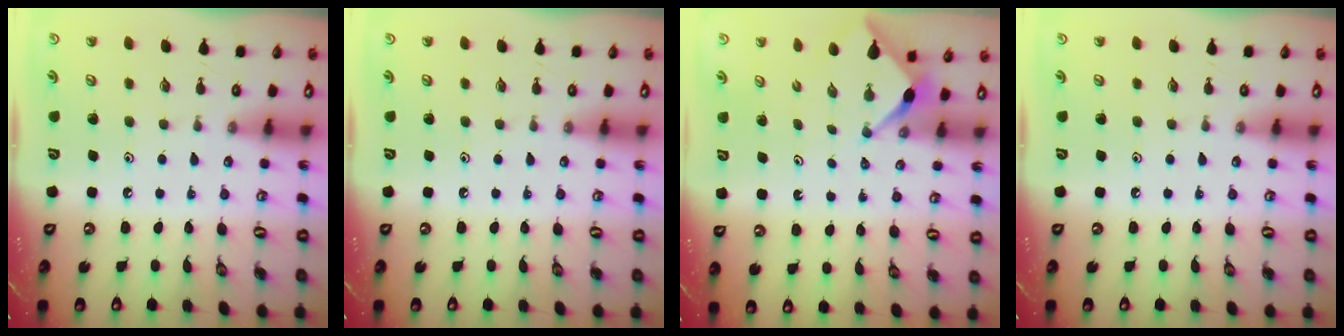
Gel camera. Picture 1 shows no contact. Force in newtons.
{"total": 0.0}
{"total": 2.5, "press": 2.5, "slide": 0.3}
{"total": 0.0}